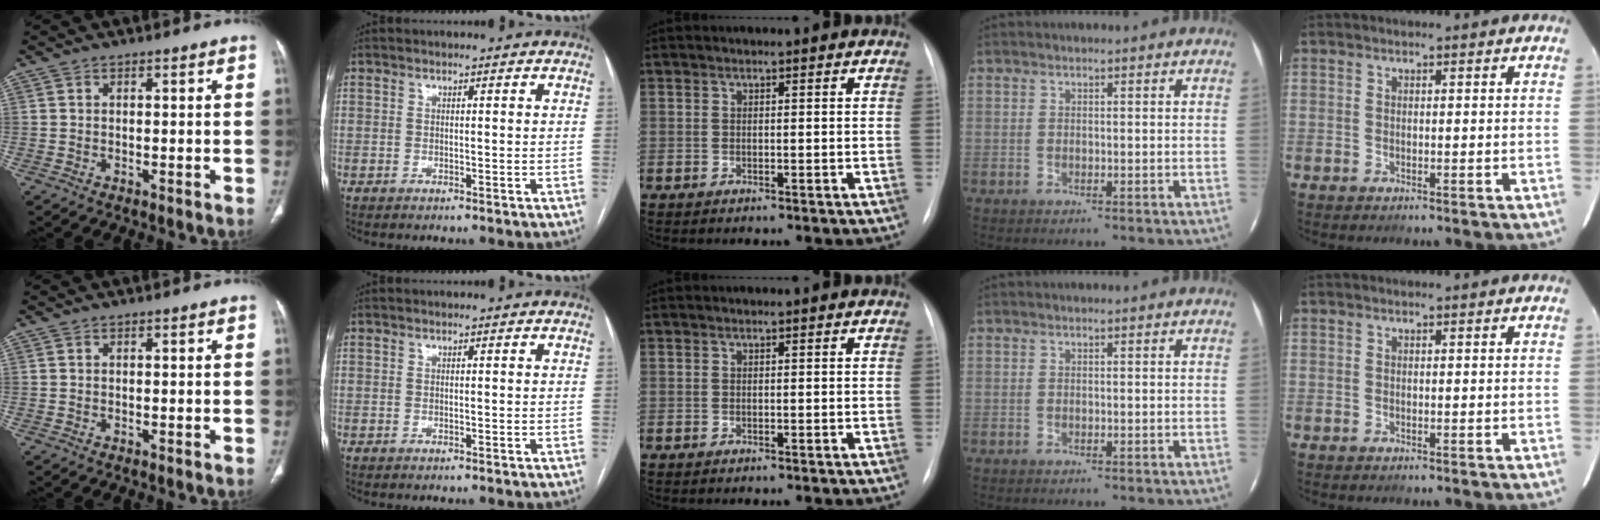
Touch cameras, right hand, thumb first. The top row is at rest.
{}